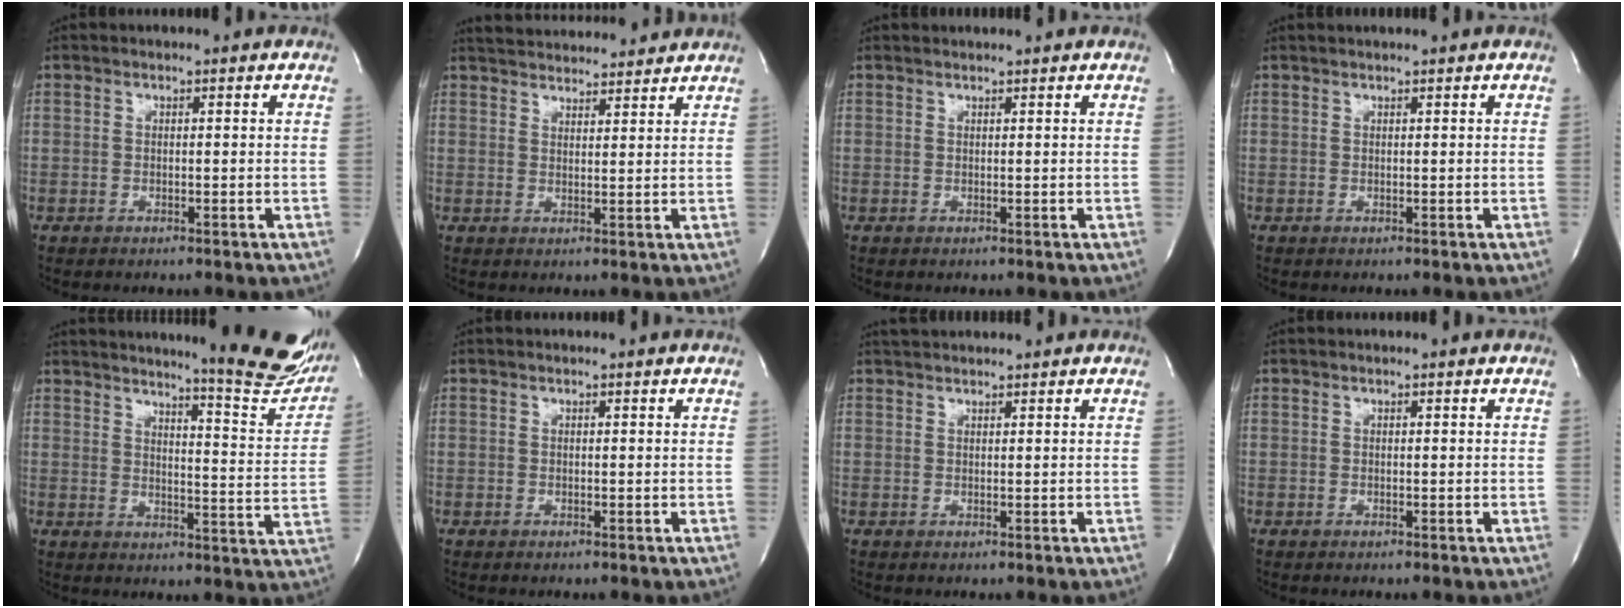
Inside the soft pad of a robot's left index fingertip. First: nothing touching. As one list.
[{"total": 11.9, "force": [11.4, 1.8, 3.0], "torque": [-0.051, 0.024, 0.161]}, {"total": 1.5, "force": [1.5, -0.2, 0.2], "torque": [-0.004, 0.011, 0.026]}, {"total": 1.6, "force": [1.4, -0.3, 0.6], "torque": [-0.006, 0.015, 0.027]}, {"total": 19.4, "force": [17.1, 1.4, 9.0], "torque": [-0.113, -0.082, 0.199]}, {"total": 0.0}, {"total": 3.0, "force": [2.9, 0.1, 0.7], "torque": [-0.012, 0.027, 0.052]}, {"total": 0.0}]